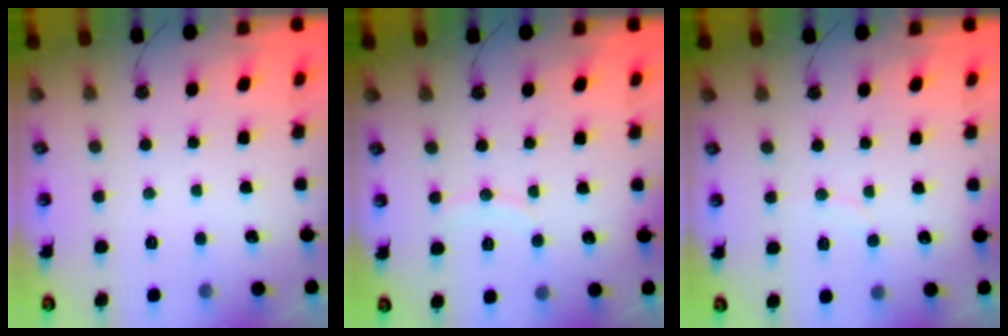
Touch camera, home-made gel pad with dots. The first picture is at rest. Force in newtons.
{"total": 5.0, "press": 5.0, "slide": 0.5}
{"total": 3.9, "press": 3.9, "slide": 0.6}